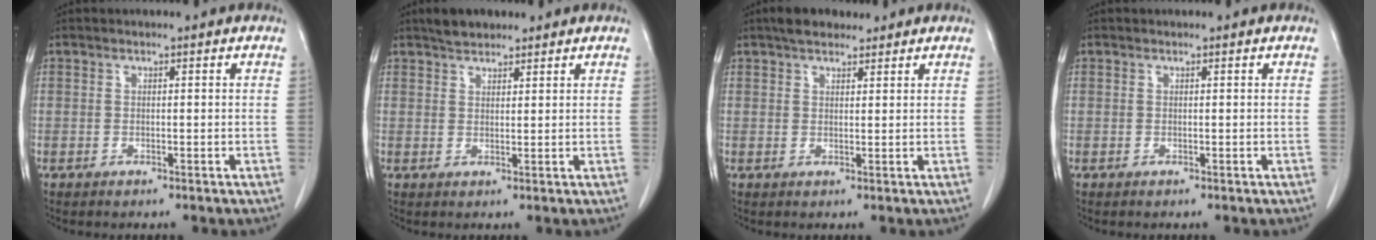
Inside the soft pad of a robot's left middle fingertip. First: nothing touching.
{"total": 3.4, "force": [2.9, 1.3, 1.2], "torque": [-0.027, 0.012, 0.050]}
{"total": 4.2, "force": [3.4, 1.7, 1.8], "torque": [-0.038, 0.020, 0.059]}
{"total": 0.0}